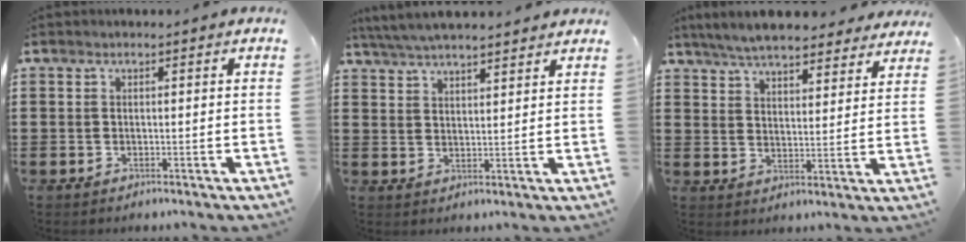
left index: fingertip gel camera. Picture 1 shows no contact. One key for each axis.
{"total": 4.7, "fx": 4.5, "fy": 0.0, "fz": 1.4, "tx": -0.042, "ty": -0.012, "tz": 0.082}
{"total": 6.5, "fx": 6.2, "fy": 0.7, "fz": 1.8, "tx": -0.059, "ty": -0.021, "tz": 0.113}